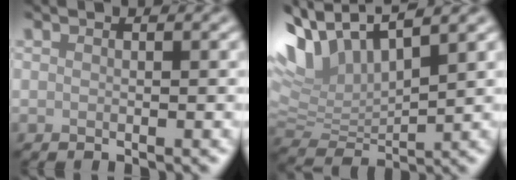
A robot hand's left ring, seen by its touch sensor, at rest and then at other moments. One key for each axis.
{"total": 8.6, "fx": 4.8, "fy": 3.7, "fz": 6.1, "tx": -0.137, "ty": 0.012, "tz": 0.086}